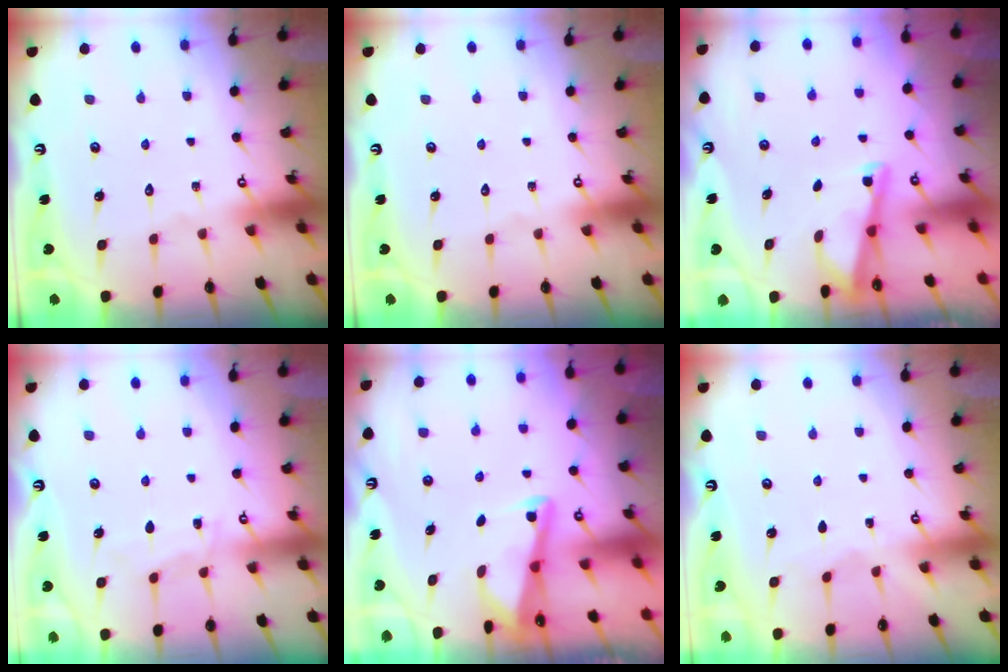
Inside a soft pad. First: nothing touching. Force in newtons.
{"total": 0.0}
{"total": 2.9, "press": 2.9, "slide": 0.2}
{"total": 4.9, "press": 4.9, "slide": 0.6}
{"total": 3.0, "press": 2.9, "slide": 0.4}
{"total": 3.0, "press": 3.0, "slide": 0.4}